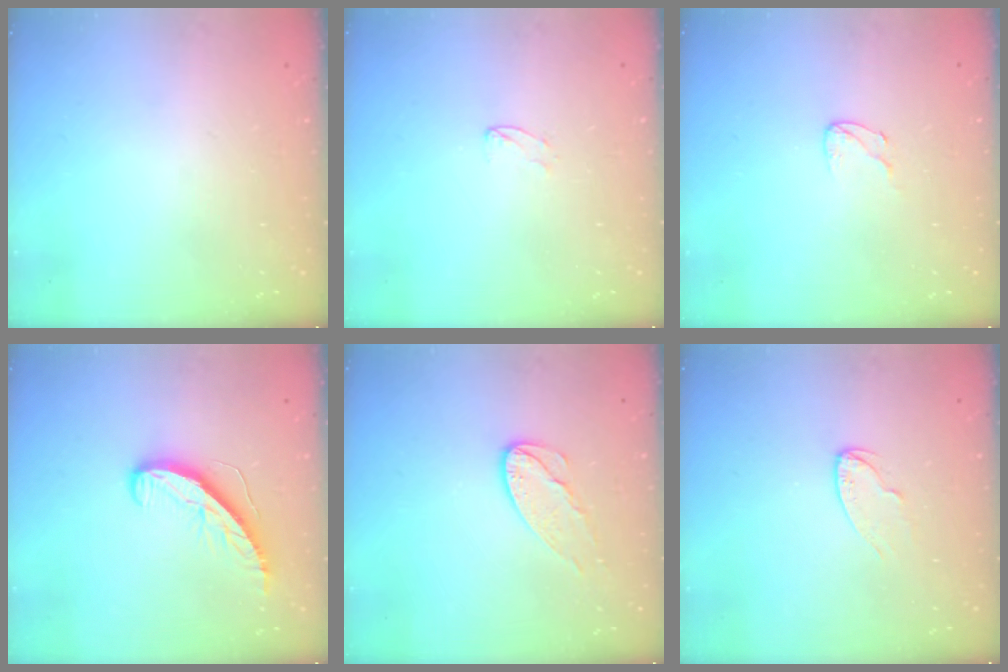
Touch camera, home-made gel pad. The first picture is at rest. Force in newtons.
{"total": 3.5, "press": 3.5, "slide": 0.4}
{"total": 4.1, "press": 4.1, "slide": 0.3}
{"total": 8.6, "press": 8.6, "slide": 0.5}
{"total": 8.1, "press": 8.1, "slide": 0.5}
{"total": 5.4, "press": 5.3, "slide": 0.6}